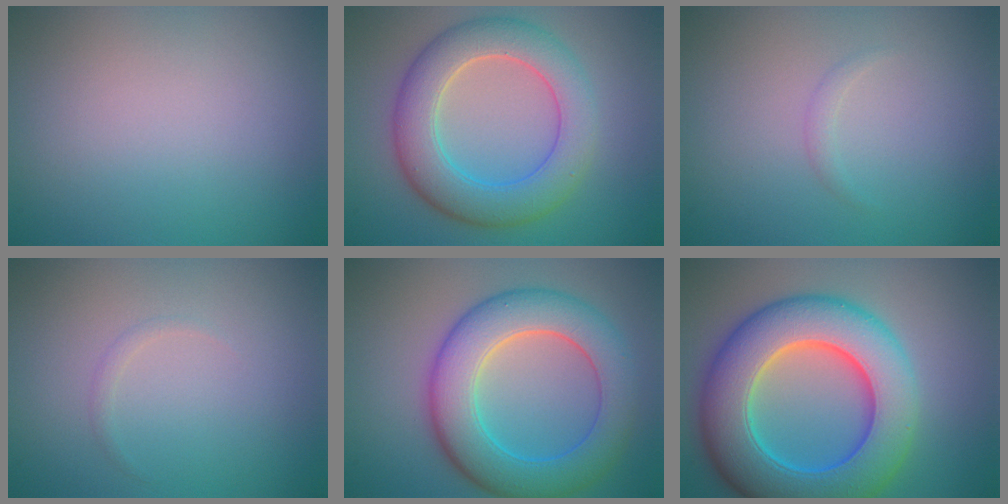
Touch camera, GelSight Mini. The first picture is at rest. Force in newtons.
{"total": 7.0, "press": 7.0, "slide": 0.3}
{"total": 0.8, "press": 0.8, "slide": 0.0}
{"total": 0.5, "press": 0.5, "slide": 0.0}
{"total": 8.5, "press": 8.5, "slide": 0.3}
{"total": 12.0, "press": 12.0, "slide": 0.2}